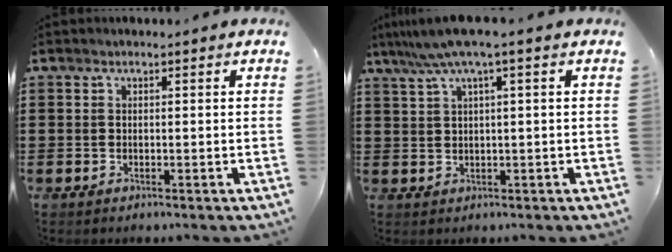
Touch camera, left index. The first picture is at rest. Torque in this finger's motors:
{"motor_torque": [1.35, -0.80, 0.87, 0.21]}